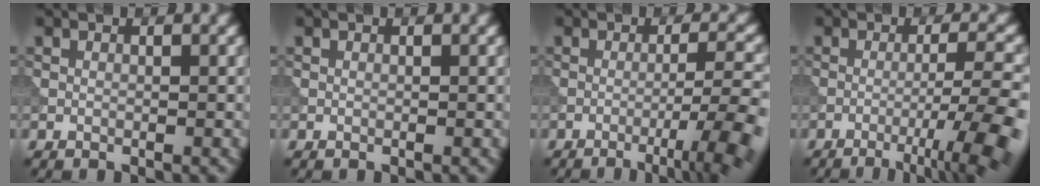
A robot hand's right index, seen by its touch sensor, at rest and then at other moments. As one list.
[{"total": 0.0}, {"total": 6.9, "force": [-3.2, 1.1, 6.0], "torque": [-0.083, 0.005, -0.048]}, {"total": 8.5, "force": [-4.1, 1.4, 7.4], "torque": [-0.102, 0.003, -0.059]}]